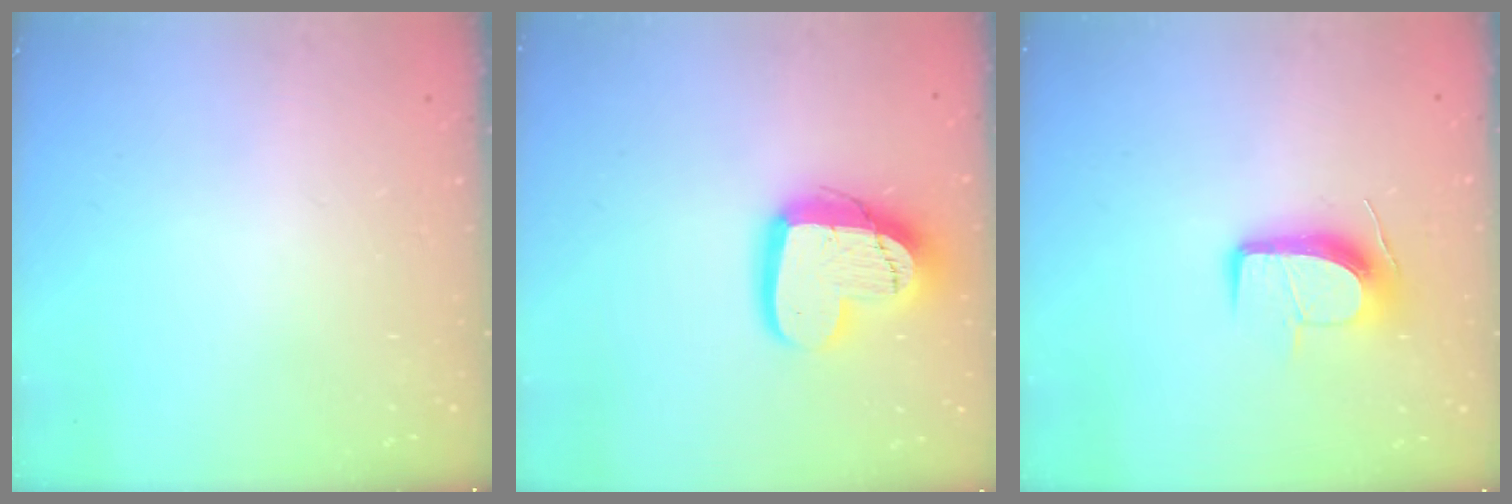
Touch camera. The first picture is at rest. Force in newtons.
{"total": 16.4, "press": 16.3, "slide": 1.4}
{"total": 10.9, "press": 10.9, "slide": 0.2}